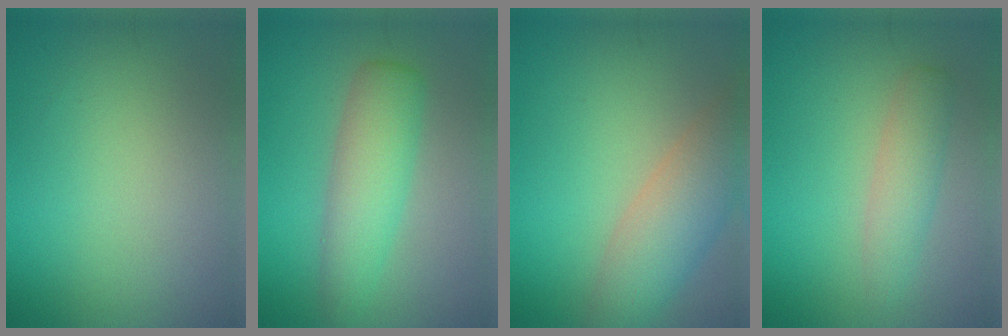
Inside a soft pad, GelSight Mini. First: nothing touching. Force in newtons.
{"total": 4.5, "press": 4.5, "slide": 0.1}
{"total": 5.5, "press": 5.5, "slide": 0.3}
{"total": 2.6, "press": 2.6, "slide": 0.0}